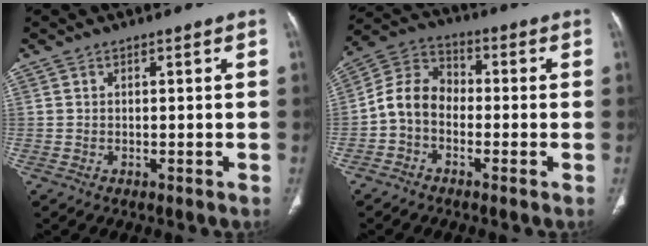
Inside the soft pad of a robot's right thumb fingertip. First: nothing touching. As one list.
[{"total": 8.2, "force": [-2.0, 6.2, 4.9], "torque": [-0.079, 0.035, -0.054]}]